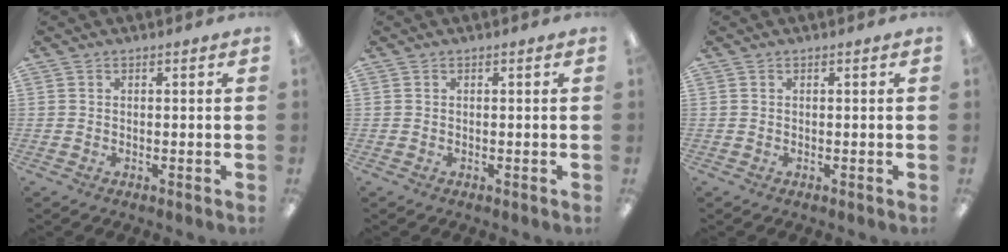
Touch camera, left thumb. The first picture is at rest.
{"total": 0.0}
{"total": 0.0}